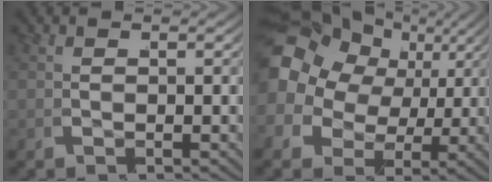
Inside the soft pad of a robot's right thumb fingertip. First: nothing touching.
{"total": 11.8, "force": [3.1, 9.7, 6.0], "torque": [-0.139, -0.004, 0.044]}